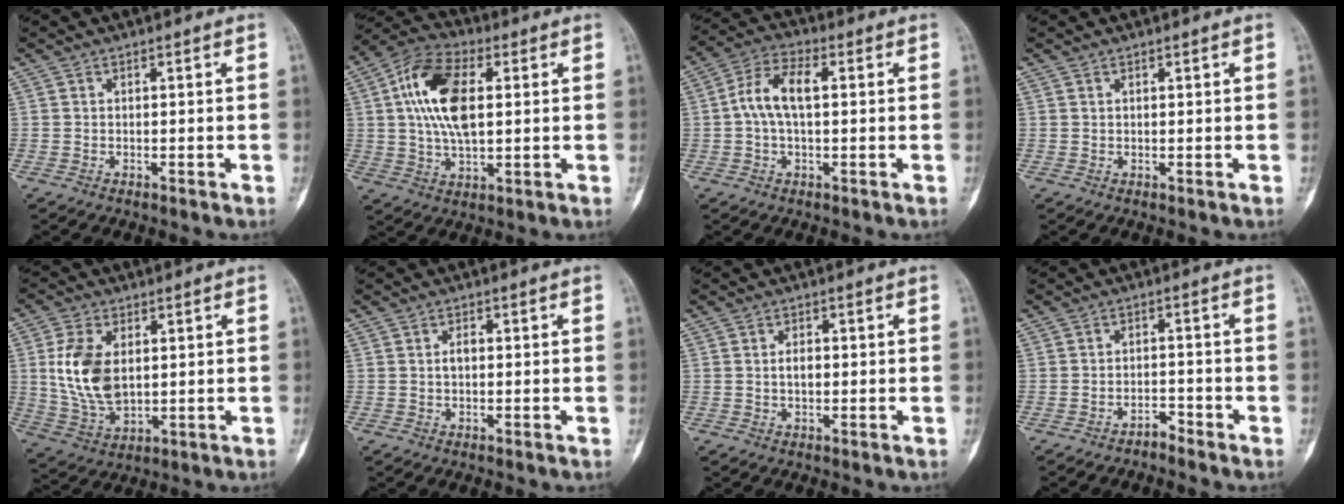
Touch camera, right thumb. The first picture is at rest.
{"total": 14.3, "force": [2.5, 7.5, 11.9], "torque": [-0.221, 0.013, 0.042]}
{"total": 8.1, "force": [0.7, 4.1, 6.9], "torque": [-0.135, 0.028, 0.009]}
{"total": 0.0}
{"total": 12.2, "force": [2.0, 7.5, 9.4], "torque": [-0.175, -0.008, 0.048]}
{"total": 1.7, "force": [0.2, 1.1, 1.3], "torque": [-0.017, 0.009, 0.002]}
{"total": 2.4, "force": [0.1, 1.5, 1.8], "torque": [-0.024, 0.007, 0.001]}
{"total": 2.2, "force": [-2.0, 0.8, 0.2], "torque": [0.002, 0.018, -0.034]}